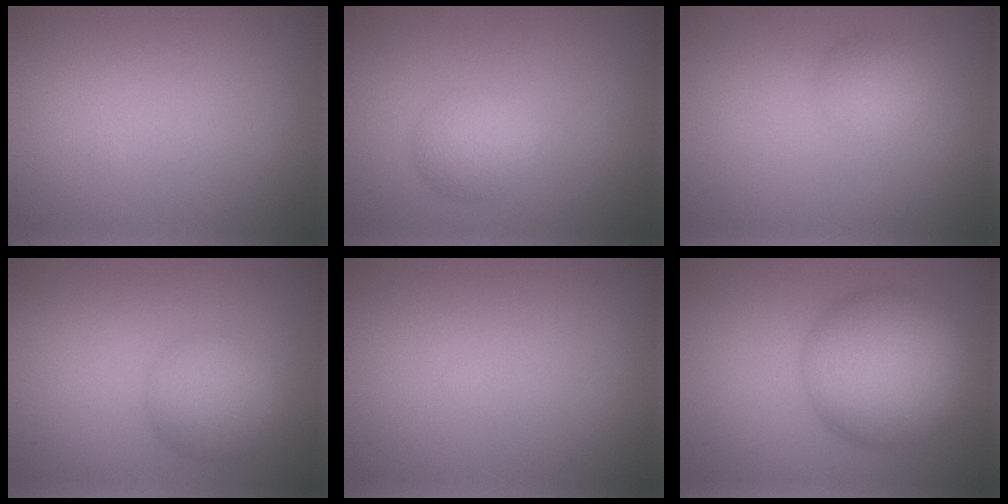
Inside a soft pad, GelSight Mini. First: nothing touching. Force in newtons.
{"total": 2.6, "press": 2.6, "slide": 0.1}
{"total": 2.0, "press": 2.0, "slide": 0.0}
{"total": 3.9, "press": 3.9, "slide": 0.1}
{"total": 0.0}
{"total": 9.2, "press": 9.2, "slide": 0.2}